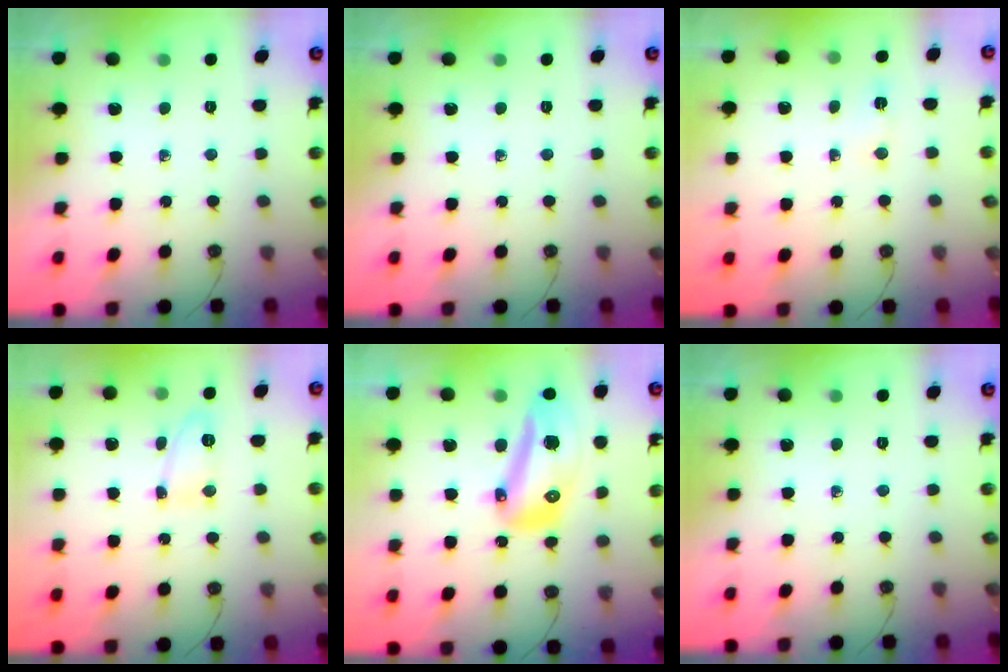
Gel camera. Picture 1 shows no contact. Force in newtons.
{"total": 0.0}
{"total": 2.7, "press": 2.6, "slide": 0.3}
{"total": 21.8, "press": 9.7, "slide": 19.6}
{"total": 18.1, "press": 17.9, "slide": 2.2}
{"total": 0.0}